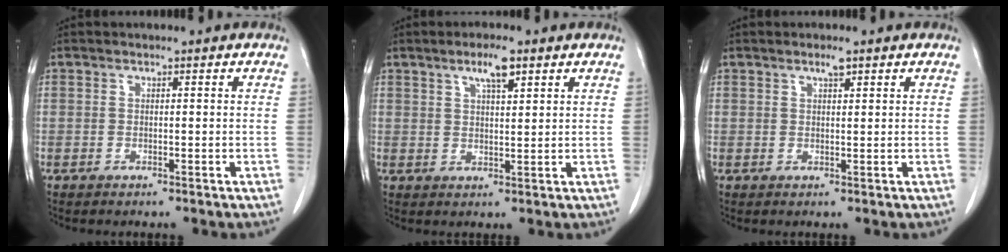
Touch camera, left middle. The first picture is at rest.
{"total": 4.2, "force": [2.6, 0.8, 3.3], "torque": [-0.060, 0.003, 0.045]}
{"total": 1.4, "force": [1.0, 0.2, 1.0], "torque": [-0.019, 0.000, 0.019]}